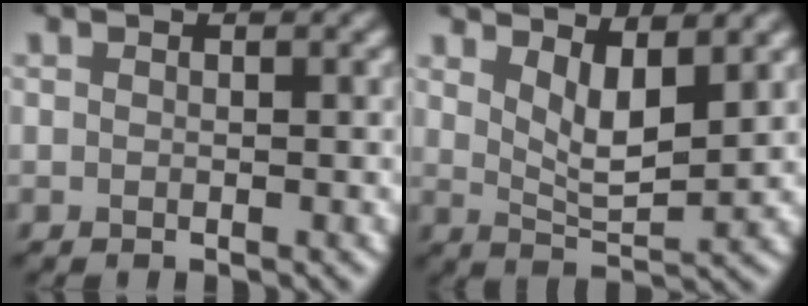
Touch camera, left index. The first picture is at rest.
{"total": 4.0, "force": [2.0, 1.4, 3.2], "torque": [-0.064, -0.015, 0.036]}